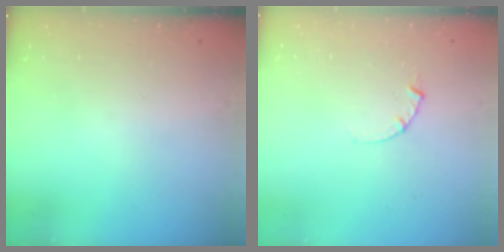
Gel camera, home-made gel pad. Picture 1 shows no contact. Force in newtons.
{"total": 2.5, "press": 2.5, "slide": 0.3}